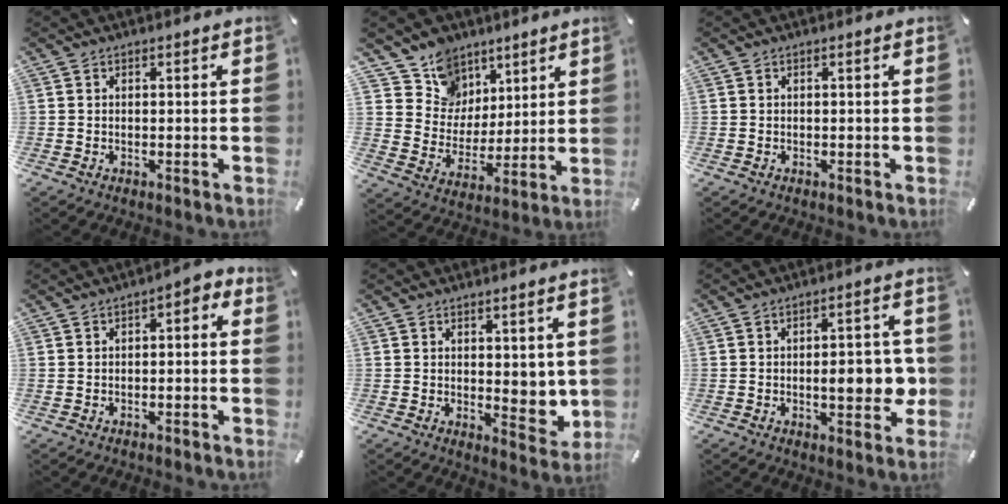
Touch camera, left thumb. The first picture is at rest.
{"total": 11.7, "force": [7.8, 8.6, -0.1], "torque": [-0.020, -0.081, 0.156]}
{"total": 0.0}
{"total": 3.6, "force": [-1.7, 1.5, 2.7], "torque": [-0.048, 0.018, -0.033]}
{"total": 6.5, "force": [0.7, 3.5, 5.4], "torque": [-0.060, -0.003, 0.017]}
{"total": 9.8, "force": [-0.7, 4.0, 8.9], "torque": [-0.113, -0.002, -0.011]}